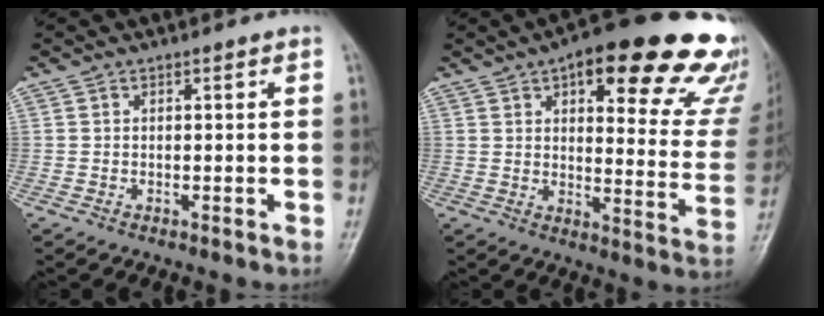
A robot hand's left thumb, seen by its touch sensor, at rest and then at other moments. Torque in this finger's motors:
{"motor_torque": [0.68, 0.63, 1.49, -1.28, 0.05]}